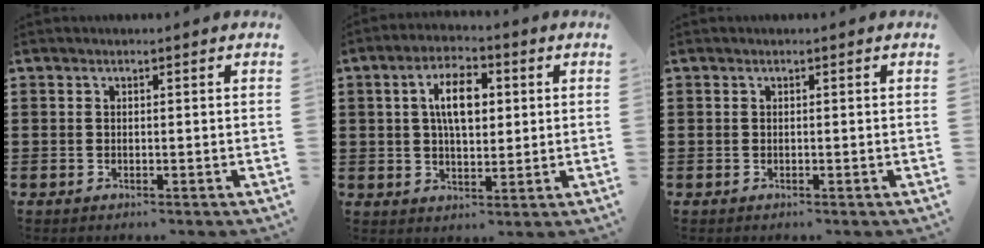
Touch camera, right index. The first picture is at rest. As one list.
[{"total": 7.0, "force": [1.5, 3.4, 6.0], "torque": [-0.108, 0.008, 0.020]}, {"total": 0.0}]